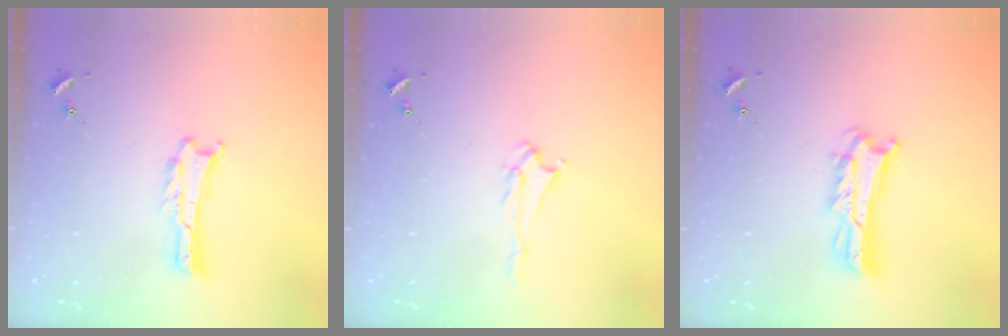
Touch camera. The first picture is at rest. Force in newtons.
{"total": 1.4, "press": 1.4, "slide": 0.3}
{"total": 4.9, "press": 4.8, "slide": 0.5}